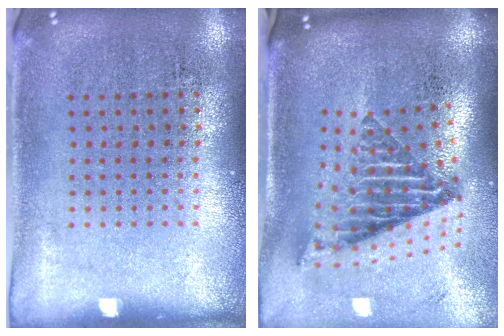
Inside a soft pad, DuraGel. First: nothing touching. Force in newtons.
{"total": 2.7, "press": 1.8, "slide": 2.0}